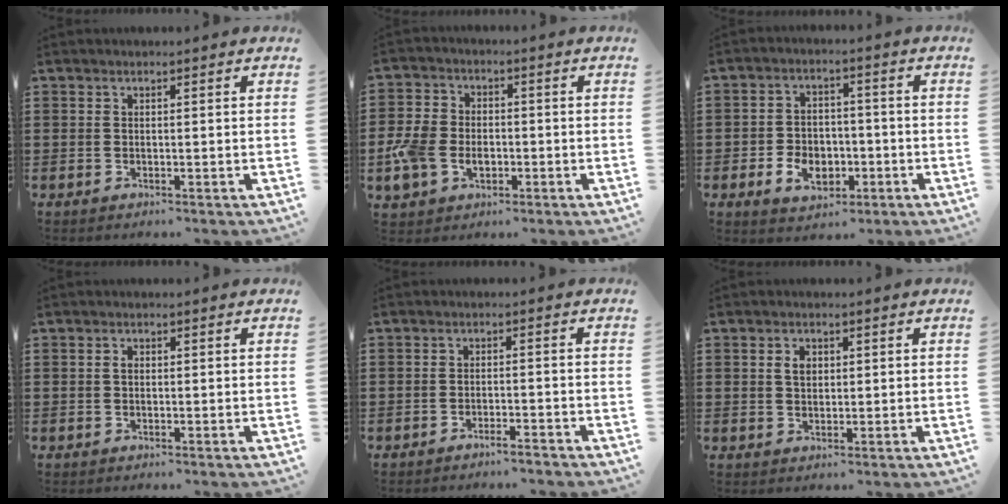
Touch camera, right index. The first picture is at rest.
{"total": 6.4, "force": [-1.8, 4.9, 3.7], "torque": [-0.105, 0.001, -0.039]}
{"total": 5.9, "force": [-2.1, 4.2, 3.6], "torque": [-0.075, 0.001, -0.043]}
{"total": 1.0, "force": [0.1, 0.6, 0.8], "torque": [-0.018, 0.002, 0.001]}
{"total": 2.0, "force": [-1.9, -0.1, 0.7], "torque": [-0.014, -0.001, -0.038]}
{"total": 2.4, "force": [0.6, 1.6, 1.6], "torque": [-0.037, 0.009, 0.011]}